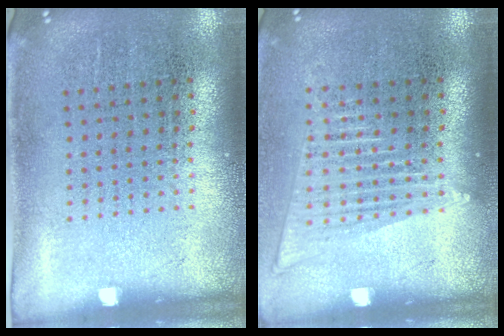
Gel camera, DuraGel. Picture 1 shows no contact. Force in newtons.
{"total": 1.6, "press": 1.4, "slide": 0.7}